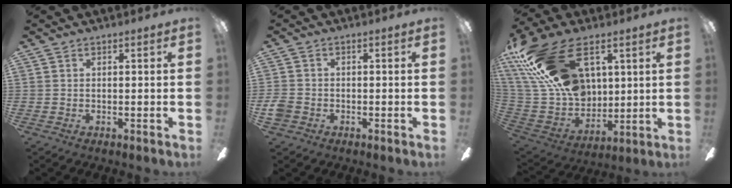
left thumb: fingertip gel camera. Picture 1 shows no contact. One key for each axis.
{"total": 3.1, "fx": -1.5, "fy": 2.3, "fz": 1.3, "tx": -0.025, "ty": 0.007, "tz": -0.029}
{"total": 28.0, "fx": 12.6, "fy": 17.0, "fz": 18.3, "tx": -0.380, "ty": -0.052, "tz": 0.229}